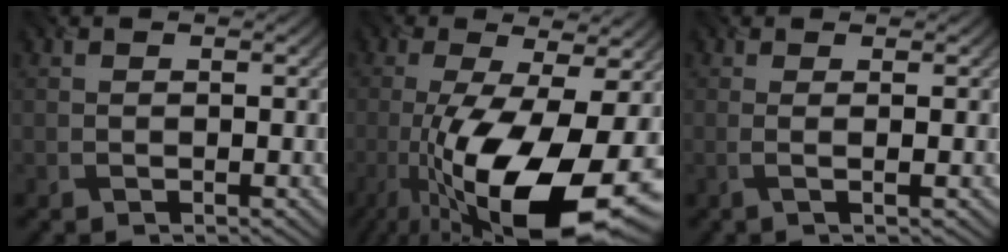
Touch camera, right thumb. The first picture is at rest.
{"total": 18.2, "force": [-6.3, 6.4, 15.9], "torque": [-0.306, -0.031, -0.102]}
{"total": 2.0, "force": [0.0, 0.3, 2.0], "torque": [-0.038, 0.003, -0.011]}